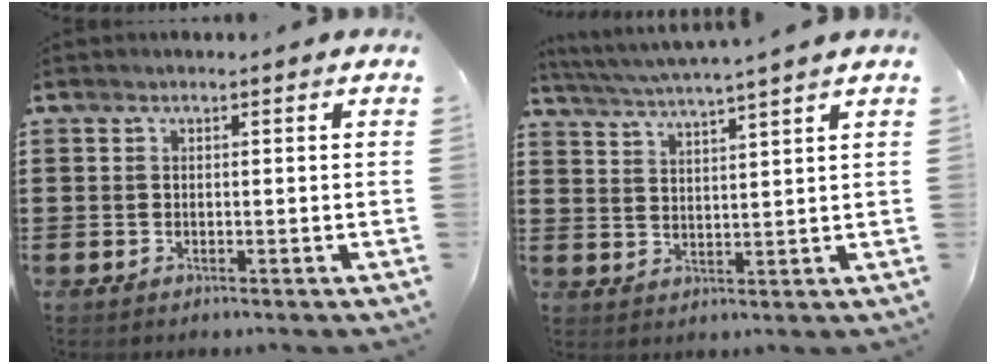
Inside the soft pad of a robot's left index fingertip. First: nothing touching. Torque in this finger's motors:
{"motor_torque": [-0.08, -0.07, 0.85, 0.21]}